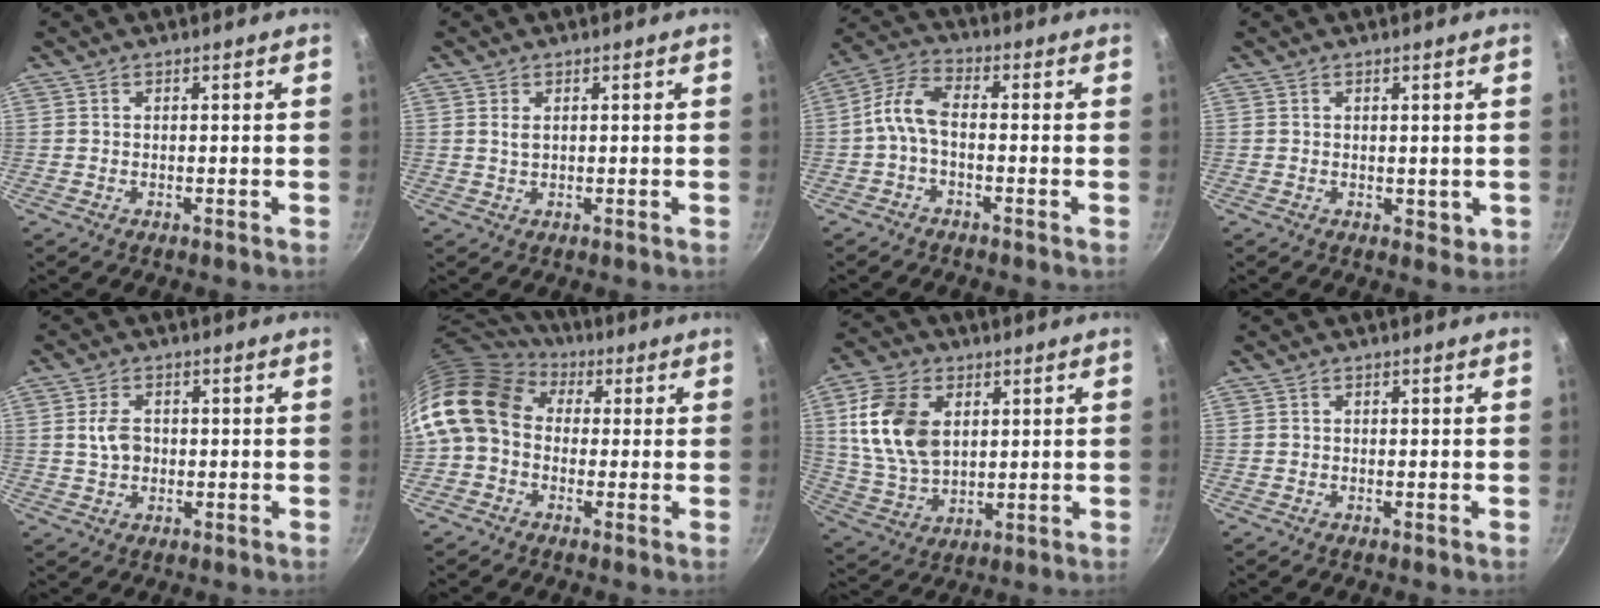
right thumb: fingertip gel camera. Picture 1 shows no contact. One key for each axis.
{"total": 1.8, "fx": 0.6, "fy": 1.0, "fz": 1.3, "tx": -0.025, "ty": -0.002, "tz": 0.012}
{"total": 7.2, "fx": -1.5, "fy": 3.5, "fz": 6.1, "tx": -0.137, "ty": 0.031, "tz": -0.042}
{"total": 2.3, "fx": 0.4, "fy": 1.7, "fz": 1.5, "tx": -0.015, "ty": -0.004, "tz": 0.008}
{"total": 4.6, "fx": 0.3, "fy": 3.3, "fz": 3.2, "tx": -0.053, "ty": 0.005, "tz": 0.004}
{"total": 14.4, "fx": 1.7, "fy": 11.3, "fz": 8.8, "tx": -0.158, "ty": 0.029, "tz": 0.008}
{"total": 15.2, "fx": 3.7, "fy": 10.1, "fz": 10.8, "tx": -0.191, "ty": -0.010, "tz": 0.080}
{"total": 0.0}